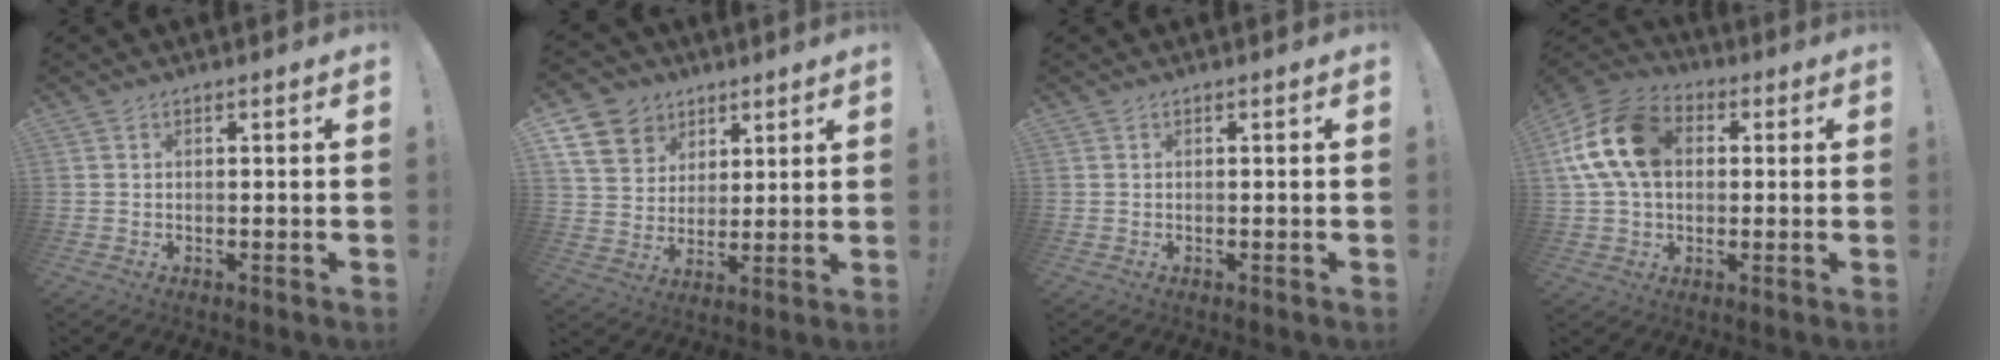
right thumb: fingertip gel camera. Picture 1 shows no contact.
{"total": 12.1, "force": [6.1, 9.7, 3.7], "torque": [-0.059, -0.034, 0.126]}
{"total": 0.0}
{"total": 17.5, "force": [3.6, 12.5, 11.7], "torque": [-0.215, 0.009, 0.071]}